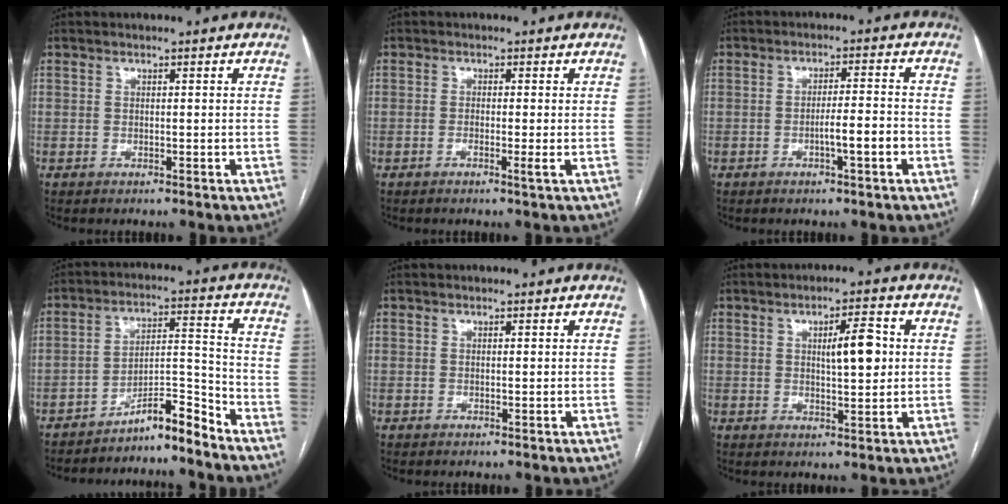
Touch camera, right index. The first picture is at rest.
{"total": 1.5, "force": [-0.5, -0.2, 1.4], "torque": [-0.024, -0.003, -0.010]}
{"total": 4.6, "force": [-1.8, 0.2, 4.3], "torque": [-0.066, 0.003, -0.028]}
{"total": 7.3, "force": [-6.7, 0.1, 3.0], "torque": [-0.041, 0.024, -0.112]}
{"total": 0.0}
{"total": 6.2, "force": [1.1, 1.4, 5.9], "torque": [-0.093, 0.007, 0.021]}